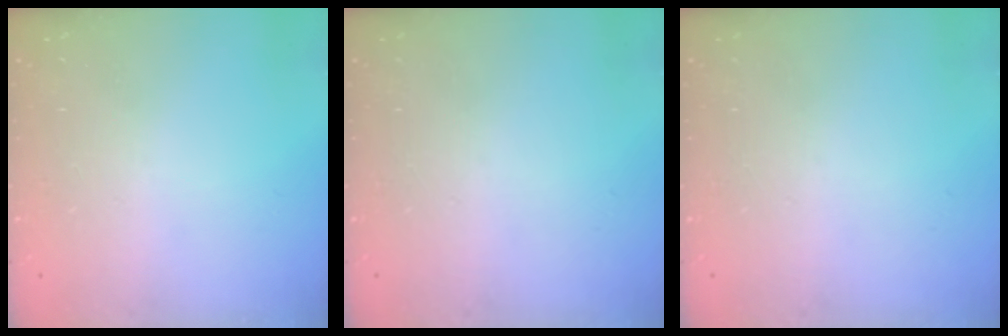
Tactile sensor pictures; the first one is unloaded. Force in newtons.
{"total": 0.0}
{"total": 0.0}